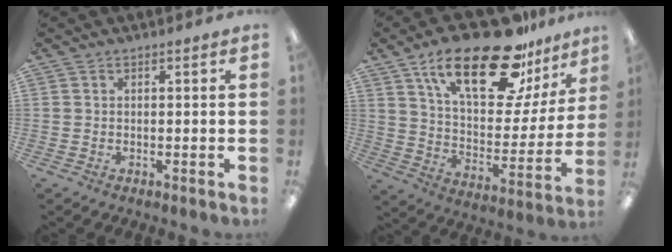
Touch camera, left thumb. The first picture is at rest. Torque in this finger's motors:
{"motor_torque": [0.92, 0.92, 1.35, -1.42, 0.34]}